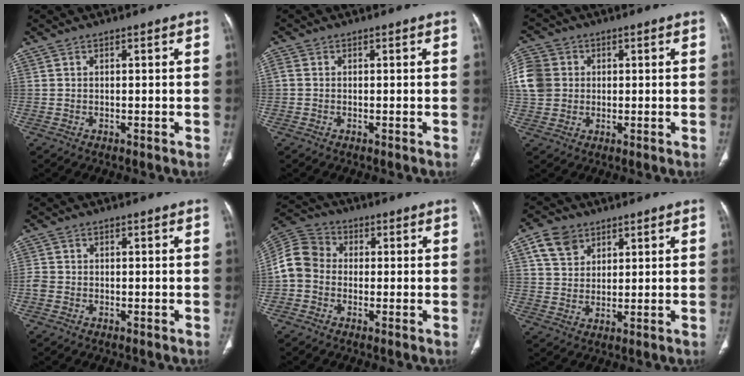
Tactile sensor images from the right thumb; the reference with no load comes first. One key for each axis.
{"total": 1.3, "fx": -0.3, "fy": 1.0, "fz": 0.7, "tx": -0.017, "ty": -0.001, "tz": -0.011}
{"total": 11.7, "fx": 1.1, "fy": 10.3, "fz": 5.4, "tx": -0.127, "ty": 0.024, "tz": 0.021}
{"total": 1.7, "fx": -0.7, "fy": 1.4, "fz": 0.7, "tx": -0.014, "ty": 0.002, "tz": -0.020}
{"total": 8.4, "fx": -0.9, "fy": 7.1, "fz": 4.3, "tx": -0.075, "ty": 0.029, "tz": -0.033}
{"total": 7.0, "fx": 3.7, "fy": 5.1, "fz": 3.0, "tx": -0.036, "ty": -0.011, "tz": 0.072}